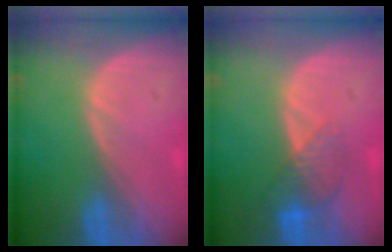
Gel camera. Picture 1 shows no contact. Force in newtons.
{"total": 4.2, "press": 3.7, "slide": 1.9}